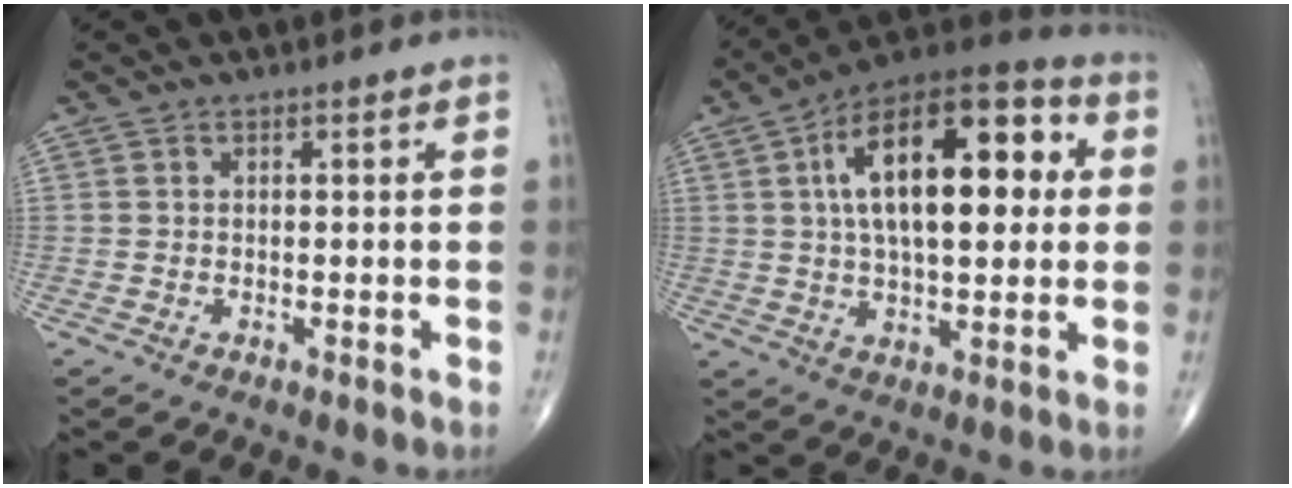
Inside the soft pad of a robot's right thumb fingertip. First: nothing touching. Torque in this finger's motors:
{"motor_torque": [0.48, 4.53, 2.00, 0.22, 0.59]}